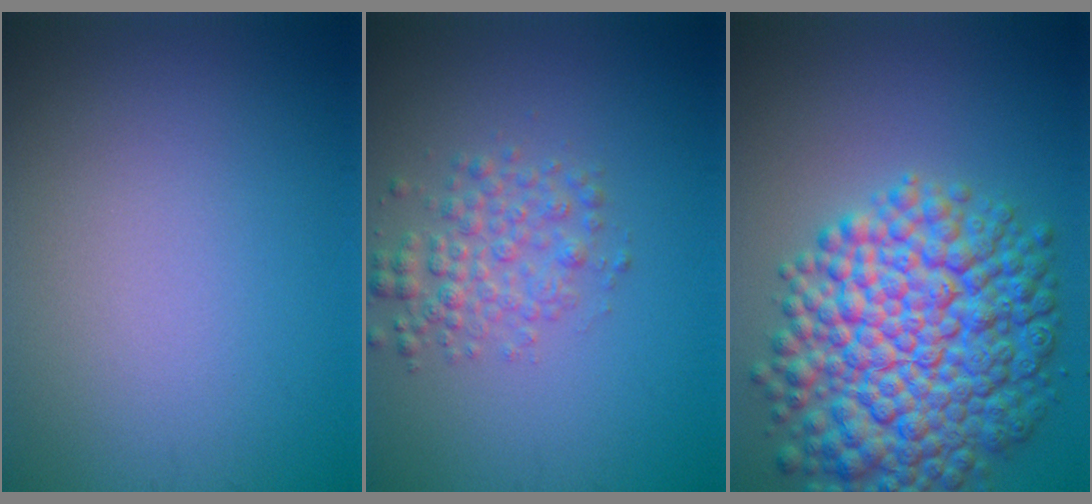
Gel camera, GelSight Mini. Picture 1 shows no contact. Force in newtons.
{"total": 2.9, "press": 2.9, "slide": 0.1}
{"total": 11.7, "press": 11.7, "slide": 0.3}